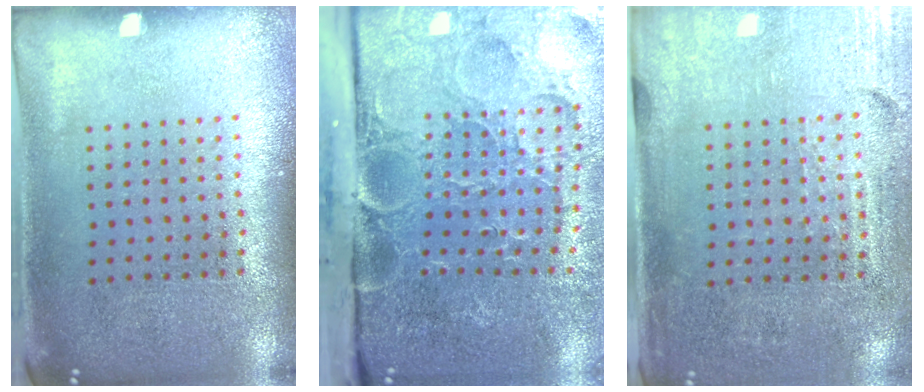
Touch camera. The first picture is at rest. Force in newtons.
{"total": 5.3, "press": 4.2, "slide": 3.3}
{"total": 3.5, "press": 3.1, "slide": 1.5}